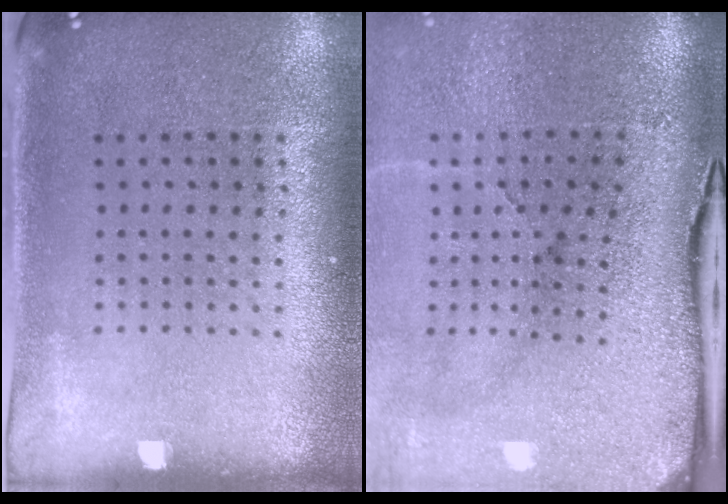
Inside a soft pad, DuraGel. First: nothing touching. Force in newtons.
{"total": 5.1, "press": 4.0, "slide": 3.2}